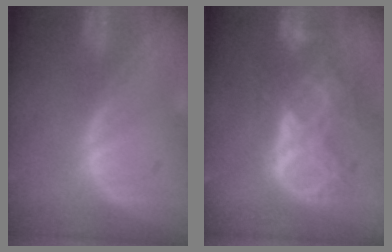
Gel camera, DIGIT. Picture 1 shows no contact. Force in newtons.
{"total": 9.6, "press": 8.2, "slide": 5.0}